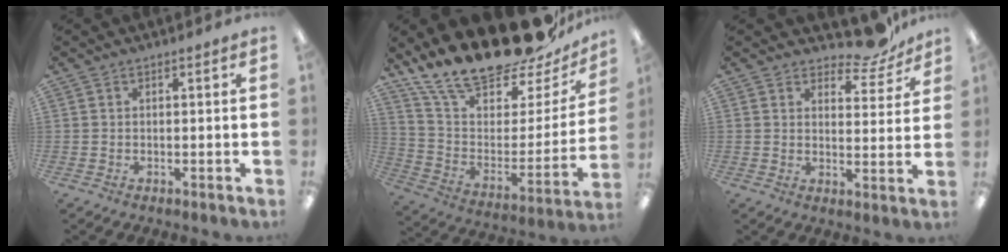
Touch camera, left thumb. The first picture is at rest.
{"total": 24.1, "force": [20.7, 6.9, 10.3], "torque": [-0.182, -0.155, 0.361]}
{"total": 8.6, "force": [7.6, 2.8, 2.8], "torque": [-0.029, -0.066, 0.132]}